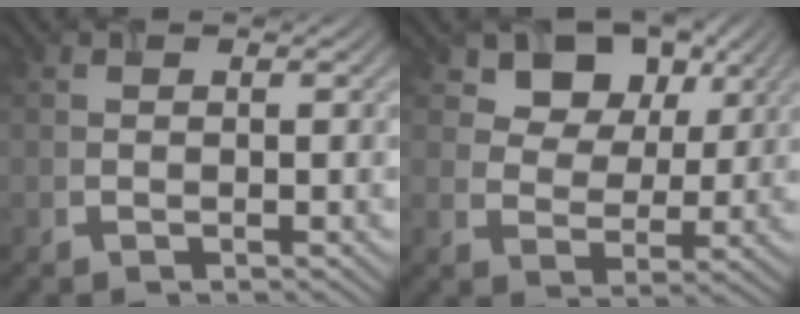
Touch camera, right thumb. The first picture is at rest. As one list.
[{"total": 9.7, "force": [5.5, 6.6, 4.4], "torque": [-0.095, -0.013, 0.104]}]